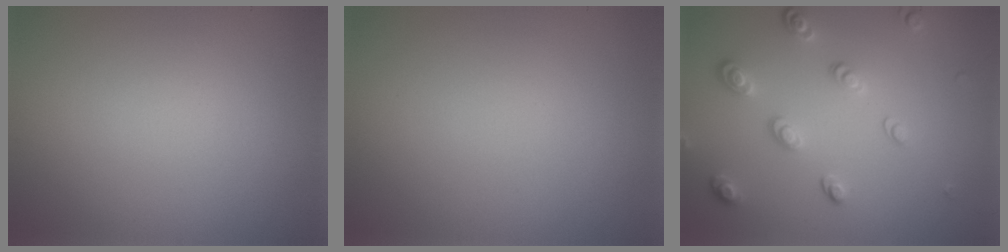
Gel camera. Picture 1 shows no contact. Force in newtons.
{"total": 0.0}
{"total": 3.3, "press": 2.6, "slide": 2.1}